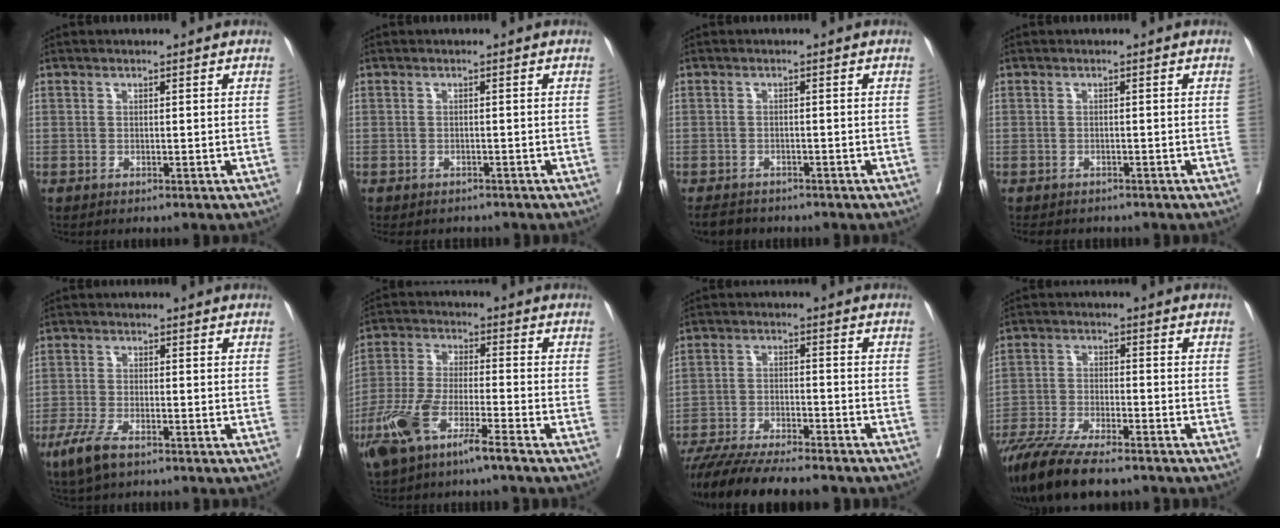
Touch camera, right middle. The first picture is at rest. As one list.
[{"total": 5.1, "force": [-4.4, 2.2, 1.3], "torque": [-0.019, -0.001, -0.054]}, {"total": 4.7, "force": [-4.2, 2.0, 1.2], "torque": [-0.022, -0.007, -0.062]}, {"total": 6.2, "force": [-5.3, 2.4, 2.1], "torque": [-0.036, -0.003, -0.069]}, {"total": 5.1, "force": [-3.3, 1.4, 3.7], "torque": [-0.082, -0.011, -0.060]}, {"total": 9.8, "force": [-6.0, 1.3, 7.6], "torque": [-0.163, -0.012, -0.118]}, {"total": 16.2, "force": [-14.3, 2.1, 7.5], "torque": [-0.123, -0.022, -0.221]}, {"total": 14.2, "force": [-11.6, 2.6, 7.8], "torque": [-0.137, -0.035, -0.194]}]